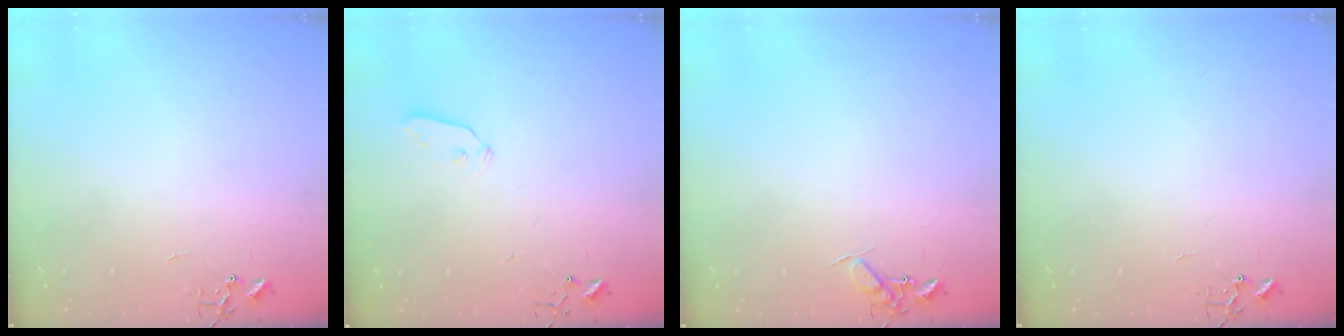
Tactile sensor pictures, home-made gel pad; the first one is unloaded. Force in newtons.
{"total": 4.3, "press": 4.3, "slide": 0.3}
{"total": 7.2, "press": 7.2, "slide": 0.9}
{"total": 0.0}